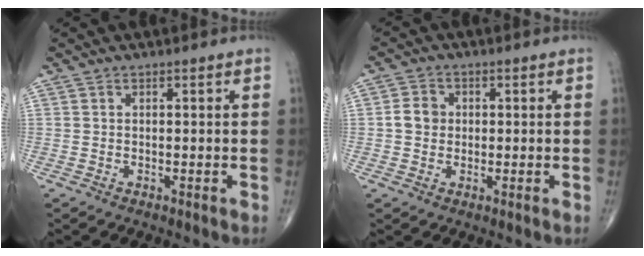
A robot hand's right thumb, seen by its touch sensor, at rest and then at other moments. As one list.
[{"total": 3.9, "force": [0.1, 3.4, 1.9], "torque": [-0.023, 0.007, -0.003]}]